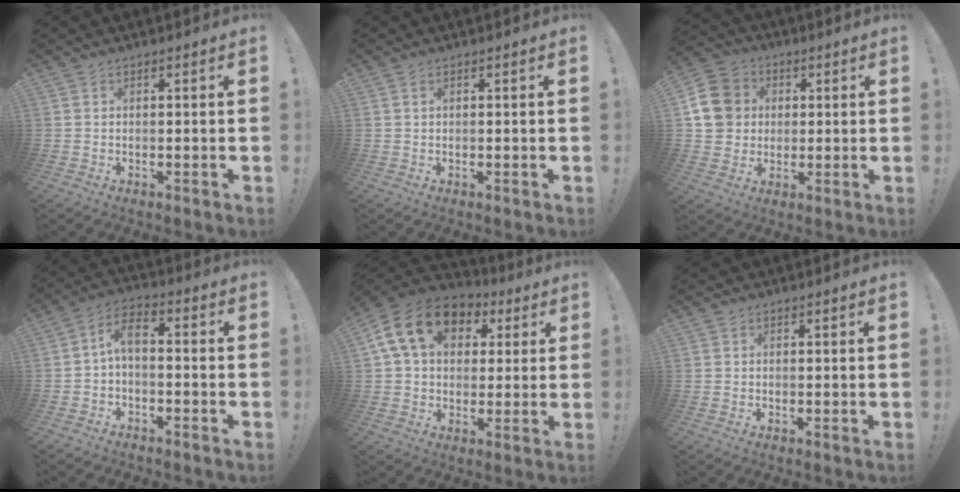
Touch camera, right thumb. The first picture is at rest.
{"total": 0.6, "force": [0.5, 0.1, 0.4], "torque": [-0.011, 0.002, 0.009]}
{"total": 13.4, "force": [2.5, 12.0, 5.4], "torque": [-0.078, 0.003, 0.055]}
{"total": 5.2, "force": [-1.1, 2.6, 4.3], "torque": [-0.093, 0.005, -0.018]}
{"total": 16.5, "force": [5.8, 11.6, 10.1], "torque": [-0.162, 0.001, 0.111]}
{"total": 0.6, "force": [0.4, 0.5, 0.0], "torque": [0.003, 0.000, 0.007]}